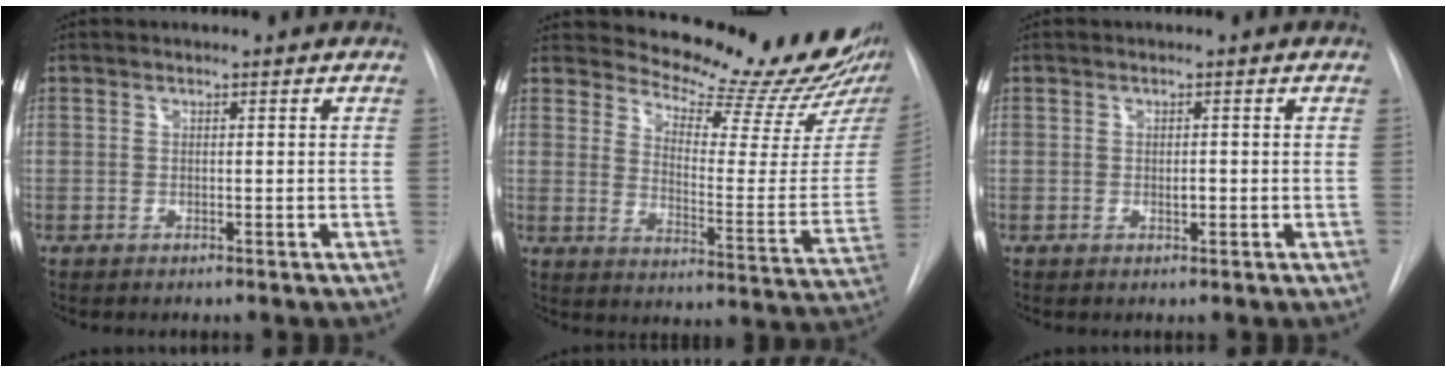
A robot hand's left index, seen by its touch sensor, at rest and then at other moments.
{"total": 20.1, "force": [18.4, 2.3, 7.8], "torque": [-0.113, -0.111, 0.224]}
{"total": 0.9, "force": [-0.4, 0.3, 0.7], "torque": [-0.012, -0.004, -0.007]}